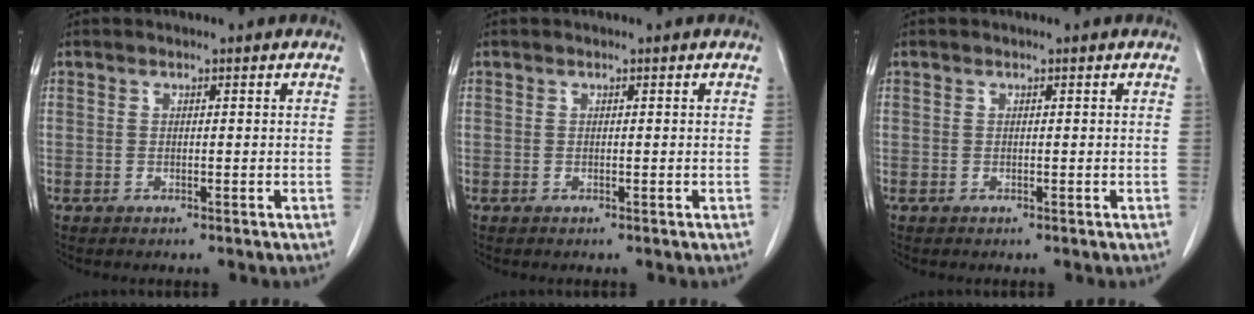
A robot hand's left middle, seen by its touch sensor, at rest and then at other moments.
{"total": 0.0}
{"total": 0.0}